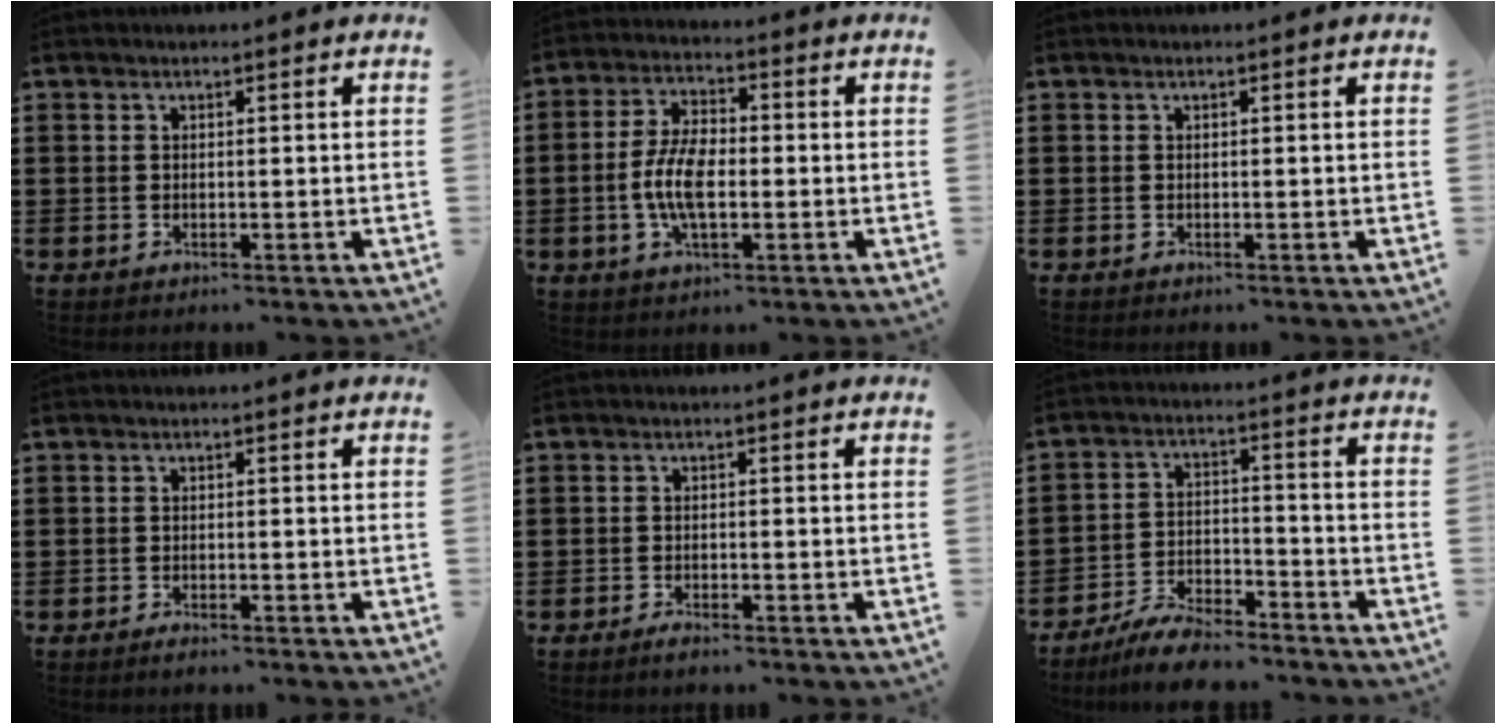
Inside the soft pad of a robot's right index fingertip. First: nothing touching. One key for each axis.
{"total": 7.5, "fx": -1.3, "fy": 3.5, "fz": 6.5, "tx": -0.150, "ty": -0.003, "tz": -0.031}
{"total": 0.0}
{"total": 0.8, "fx": -0.7, "fy": -0.1, "fz": 0.3, "tx": -0.011, "ty": -0.007, "tz": -0.013}
{"total": 1.2, "fx": -1.1, "fy": -0.1, "fz": 0.4, "tx": -0.011, "ty": -0.005, "tz": -0.020}
{"total": 6.6, "fx": -6.3, "fy": 0.9, "fz": 1.9, "tx": -0.041, "ty": 0.006, "tz": -0.119}